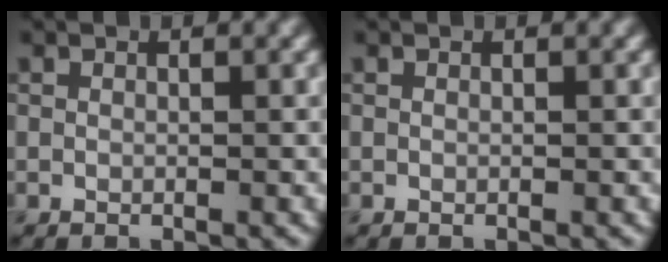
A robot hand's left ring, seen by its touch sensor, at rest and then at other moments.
{"total": 0.0}